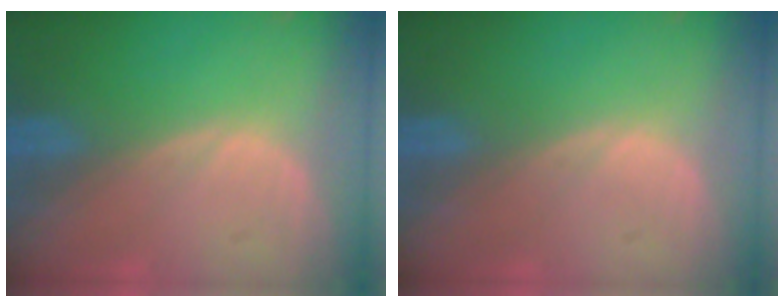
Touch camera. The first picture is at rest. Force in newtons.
{"total": 0.0}